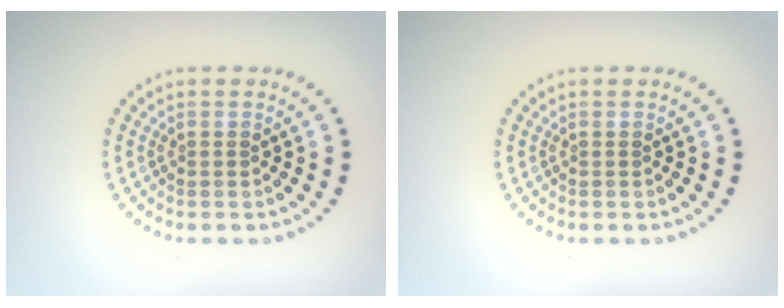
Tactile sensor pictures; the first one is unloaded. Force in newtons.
{"total": 0.0}